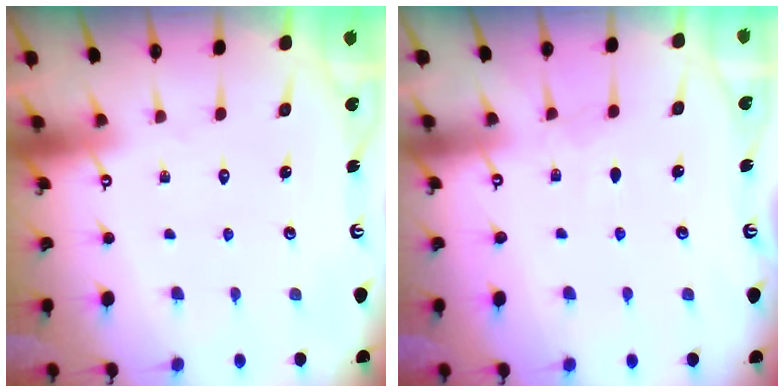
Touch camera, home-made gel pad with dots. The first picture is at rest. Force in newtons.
{"total": 2.6, "press": 2.6, "slide": 0.4}